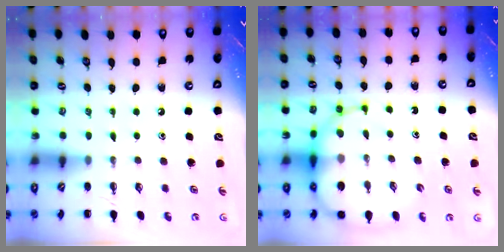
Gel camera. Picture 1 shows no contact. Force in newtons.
{"total": 13.6, "press": 13.2, "slide": 3.2}